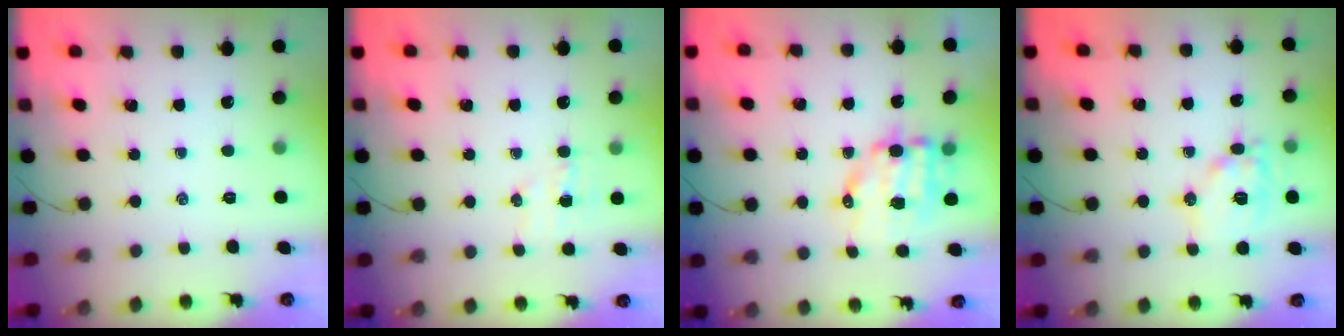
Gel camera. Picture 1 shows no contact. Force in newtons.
{"total": 4.5, "press": 4.4, "slide": 0.8}
{"total": 9.3, "press": 9.1, "slide": 2.1}
{"total": 11.5, "press": 11.5, "slide": 1.0}